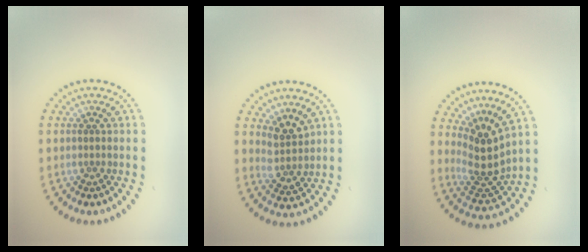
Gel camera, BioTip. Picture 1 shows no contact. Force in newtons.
{"total": 2.6, "press": 2.0, "slide": 1.7}
{"total": 3.7, "press": 2.6, "slide": 2.6}